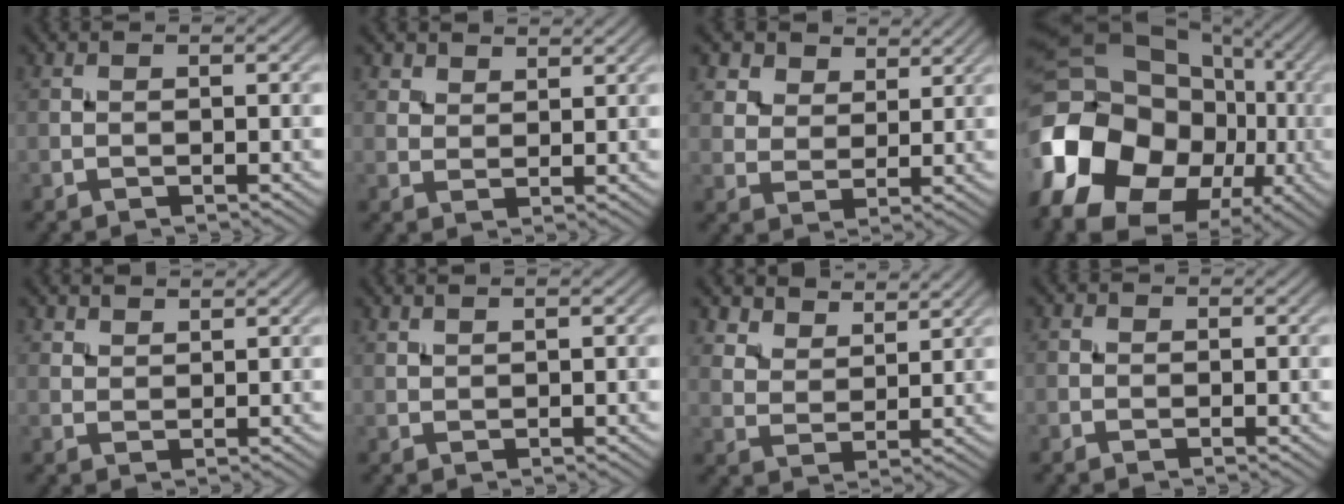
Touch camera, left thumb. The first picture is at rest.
{"total": 3.4, "force": [2.7, 1.8, 1.0], "torque": [-0.027, -0.008, 0.066]}
{"total": 6.9, "force": [4.8, 4.3, 2.6], "torque": [-0.080, -0.018, 0.101]}
{"total": 18.6, "force": [-4.3, 14.6, 10.7], "torque": [-0.258, -0.002, -0.081]}
{"total": 2.7, "force": [2.4, 1.0, 0.8], "torque": [-0.019, -0.003, 0.055]}
{"total": 1.3, "force": [1.2, 0.2, 0.6], "torque": [-0.014, 0.000, 0.023]}
{"total": 5.8, "force": [4.9, 2.3, 1.9], "torque": [-0.056, -0.016, 0.114]}
{"total": 0.9, "force": [0.1, 0.8, 0.2], "torque": [-0.002, -0.001, -0.002]}